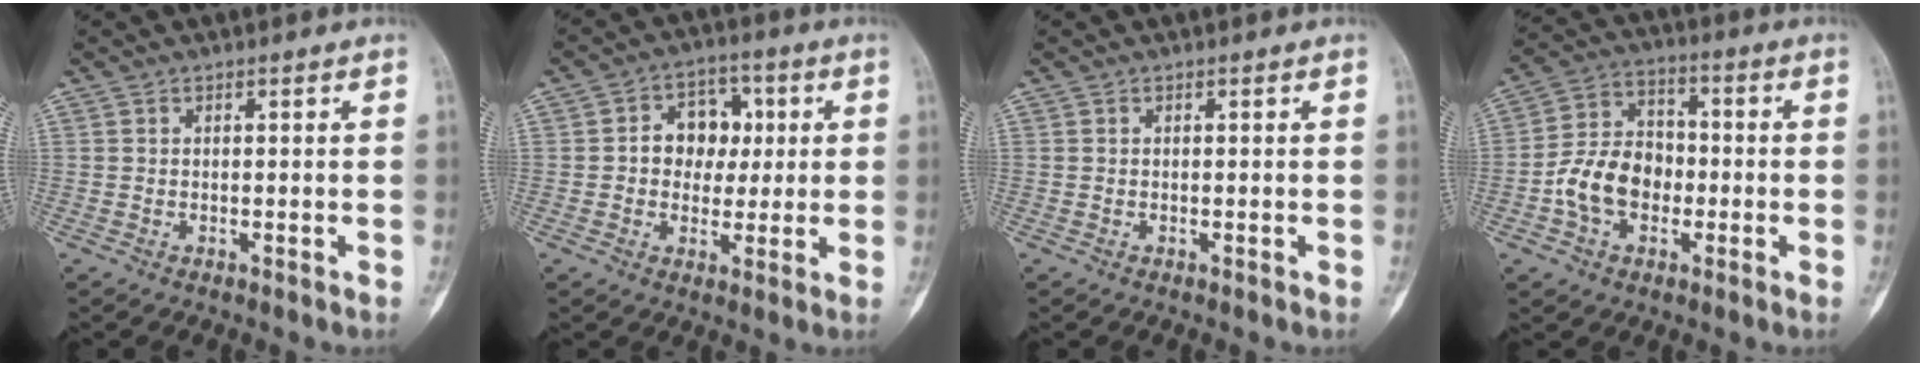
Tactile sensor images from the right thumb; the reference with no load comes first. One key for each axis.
{"total": 9.0, "fx": 1.0, "fy": 7.0, "fz": 5.4, "tx": -0.032, "ty": 0.014, "tz": 0.011}
{"total": 0.0}
{"total": 11.5, "fx": -2.7, "fy": 8.5, "fz": 7.2, "tx": -0.114, "ty": 0.036, "tz": -0.055}